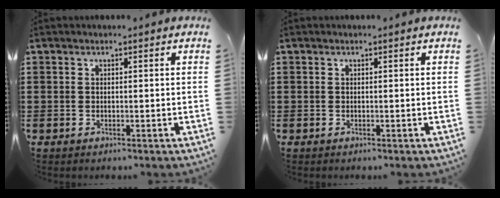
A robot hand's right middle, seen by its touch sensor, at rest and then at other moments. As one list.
[{"total": 0.0}]